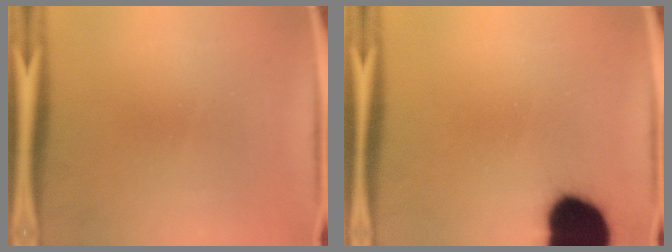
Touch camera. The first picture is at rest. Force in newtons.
{"total": 18.1}